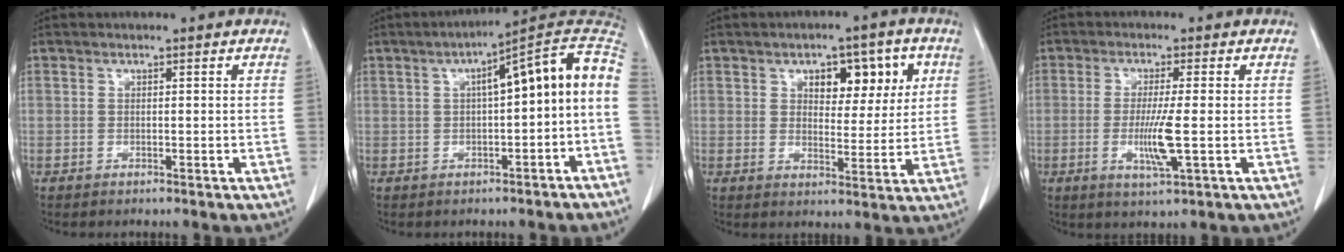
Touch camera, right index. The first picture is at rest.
{"total": 11.0, "force": [0.7, 1.0, 10.9], "torque": [-0.150, 0.041, 0.005]}
{"total": 8.5, "force": [3.4, 4.2, 6.5], "torque": [-0.077, 0.015, 0.051]}
{"total": 6.2, "force": [-1.1, -0.1, 6.1], "torque": [-0.119, -0.016, -0.020]}